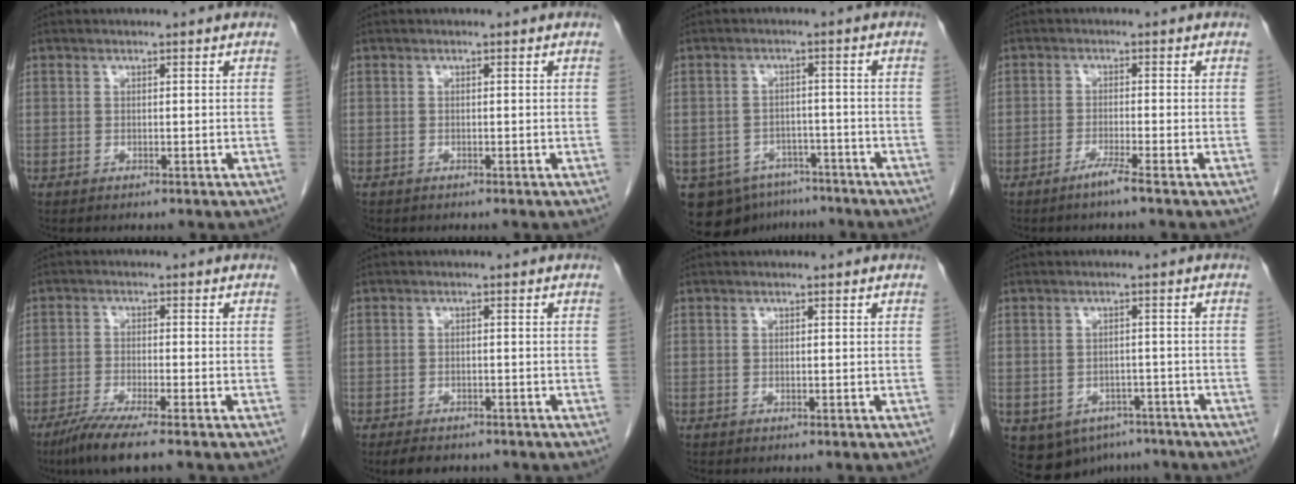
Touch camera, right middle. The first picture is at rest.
{"total": 0.7, "force": [-0.5, 0.4, 0.1], "torque": [-0.011, 0.001, -0.011]}
{"total": 9.5, "force": [-6.7, 6.2, 2.7], "torque": [-0.044, 0.009, -0.091]}
{"total": 2.5, "force": [-1.8, -0.6, 1.6], "torque": [-0.034, -0.004, -0.038]}
{"total": 6.4, "force": [-4.7, -0.3, 4.3], "torque": [-0.079, -0.019, -0.088]}
{"total": 5.3, "force": [-4.3, 2.3, 2.1], "torque": [-0.031, -0.004, -0.055]}
{"total": 0.0}
{"total": 10.2, "force": [-5.9, 7.5, 3.4], "torque": [-0.066, 0.005, -0.070]}